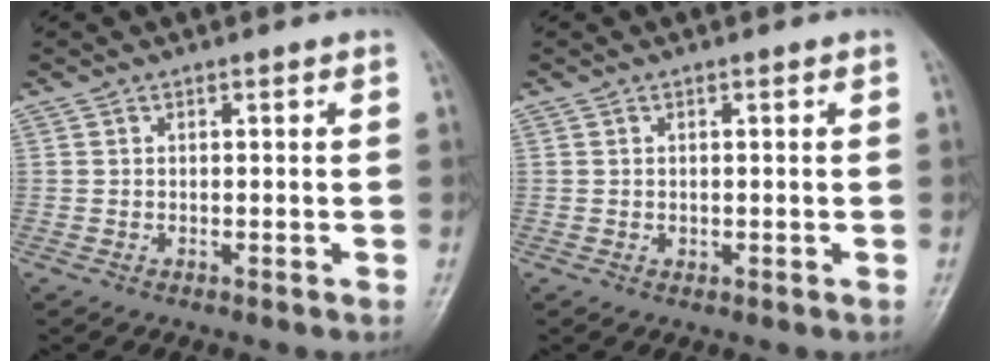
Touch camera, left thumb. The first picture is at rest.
{"total": 0.7, "force": [0.1, 0.6, 0.4], "torque": [-0.002, 0.000, 0.001]}